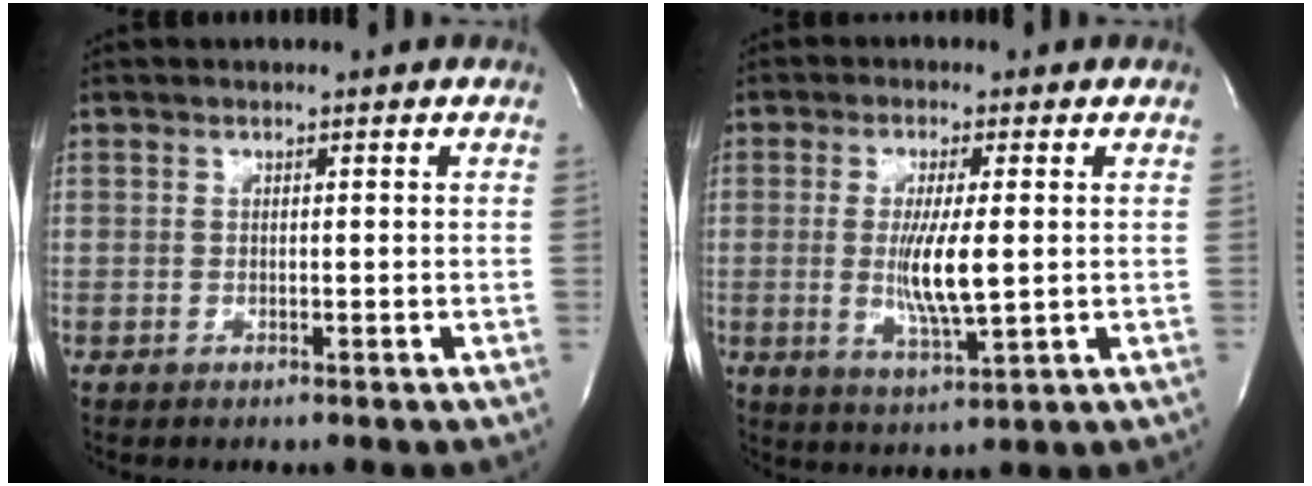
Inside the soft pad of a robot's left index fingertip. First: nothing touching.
{"total": 7.4, "force": [0.0, 0.9, 7.4], "torque": [-0.148, -0.019, 0.003]}